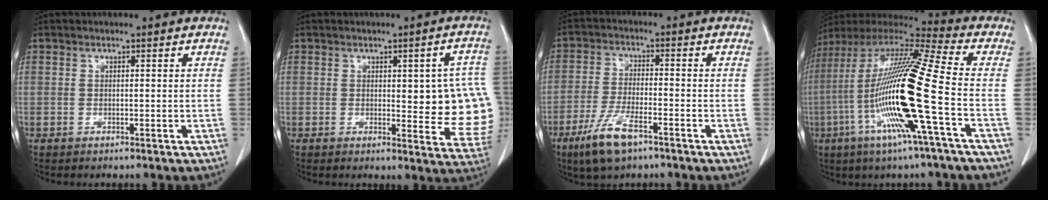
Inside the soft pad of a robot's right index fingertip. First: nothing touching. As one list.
[{"total": 12.2, "force": [0.4, 4.0, 11.5], "torque": [-0.107, 0.005, 0.006]}, {"total": 8.2, "force": [-5.1, 2.0, 6.1], "torque": [-0.126, -0.013, -0.093]}, {"total": 21.8, "force": [-5.1, -0.4, 21.2], "torque": [-0.434, -0.022, -0.114]}]